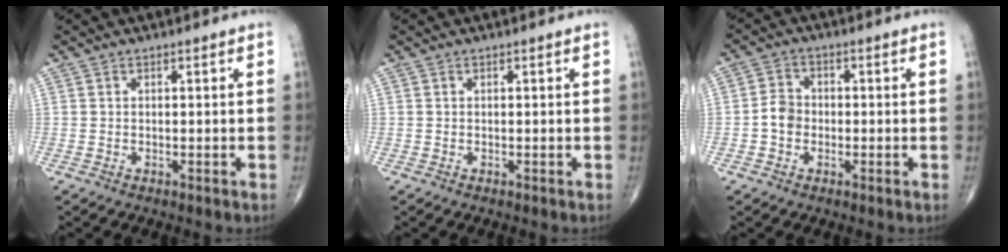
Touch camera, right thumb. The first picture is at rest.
{"total": 0.0}
{"total": 3.9, "force": [-0.8, 3.2, 2.0], "torque": [-0.027, 0.013, -0.023]}